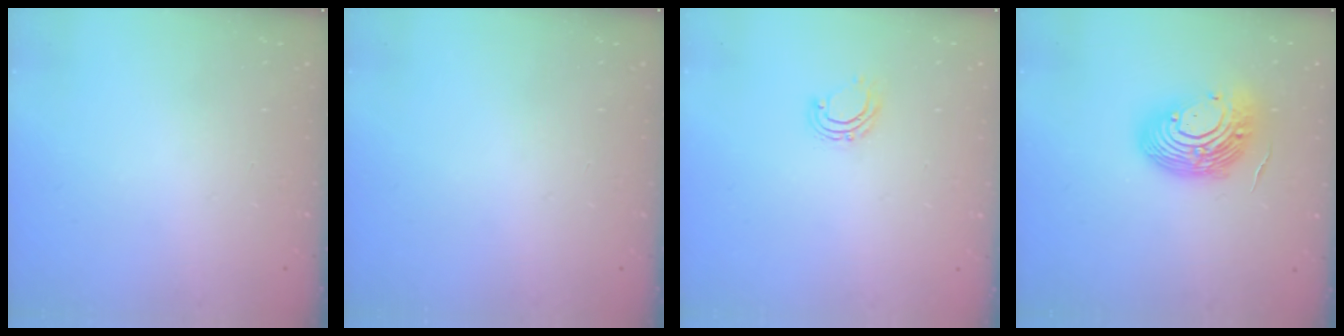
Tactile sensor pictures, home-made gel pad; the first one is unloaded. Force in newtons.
{"total": 0.0}
{"total": 4.9, "press": 4.8, "slide": 0.7}
{"total": 14.4, "press": 14.2, "slide": 2.4}